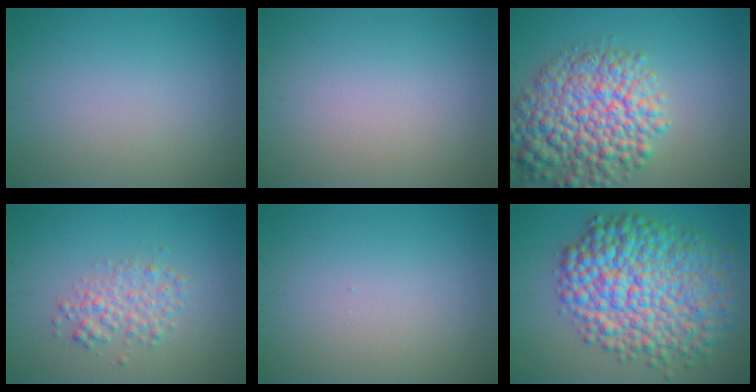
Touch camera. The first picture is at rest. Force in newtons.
{"total": 0.0}
{"total": 9.1, "press": 9.1, "slide": 0.4}
{"total": 2.6, "press": 2.6, "slide": 0.0}
{"total": 0.0}
{"total": 12.6, "press": 12.6, "slide": 0.1}